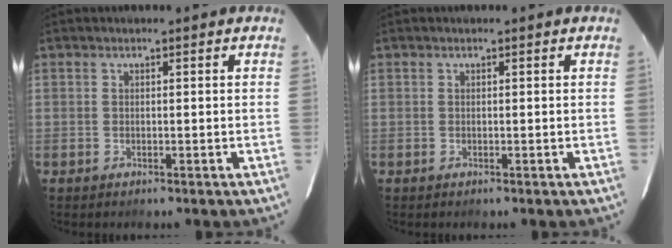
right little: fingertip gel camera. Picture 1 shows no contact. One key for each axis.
{"total": 0.0}